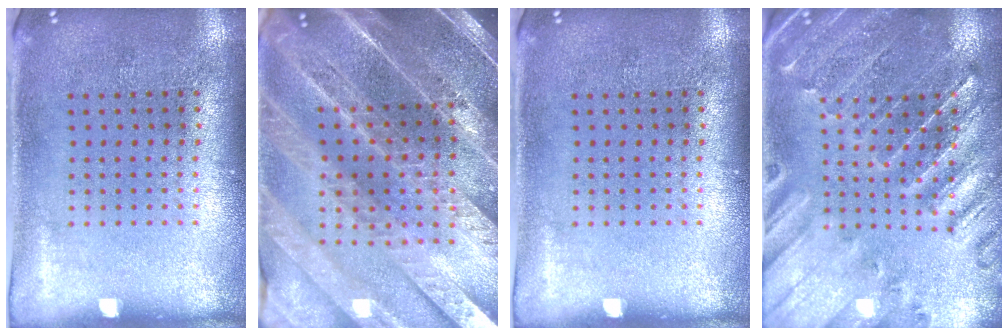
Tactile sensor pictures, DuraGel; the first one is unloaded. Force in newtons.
{"total": 5.2, "press": 4.5, "slide": 2.6}
{"total": 0.0}
{"total": 1.1, "press": 1.1, "slide": 0.3}